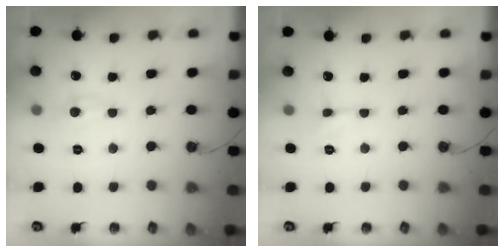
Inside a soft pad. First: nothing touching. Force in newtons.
{"total": 0.8, "press": 0.8, "slide": 0.2}